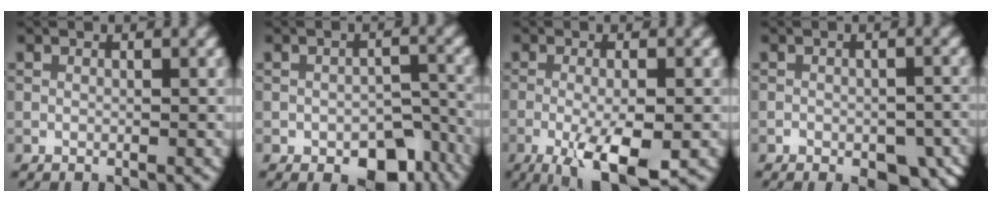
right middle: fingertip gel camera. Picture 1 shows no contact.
{"total": 5.8, "force": [-3.2, 3.2, 3.5], "torque": [-0.037, -0.009, -0.039]}
{"total": 7.0, "force": [-3.0, 1.9, 6.0], "torque": [-0.105, -0.008, -0.050]}
{"total": 6.1, "force": [-4.0, 3.3, 3.3], "torque": [-0.026, -0.001, -0.043]}